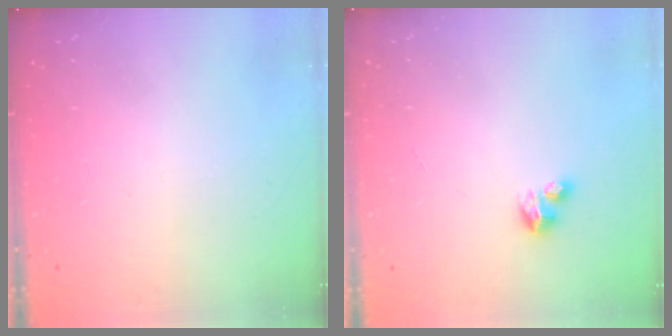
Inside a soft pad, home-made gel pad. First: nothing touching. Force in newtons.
{"total": 4.1, "press": 4.0, "slide": 0.3}